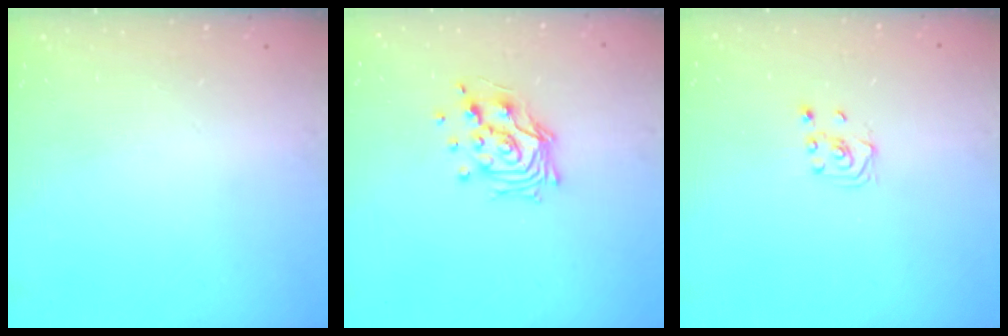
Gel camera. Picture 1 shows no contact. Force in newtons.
{"total": 11.7, "press": 11.7, "slide": 0.9}
{"total": 2.3, "press": 2.2, "slide": 0.8}